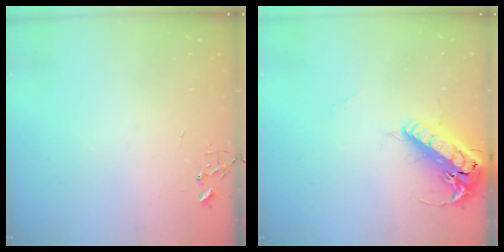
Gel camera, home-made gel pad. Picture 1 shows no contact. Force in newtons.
{"total": 19.2, "press": 18.9, "slide": 3.3}